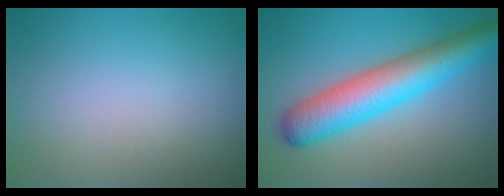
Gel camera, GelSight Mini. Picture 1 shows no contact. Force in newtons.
{"total": 7.8, "press": 7.8, "slide": 0.3}